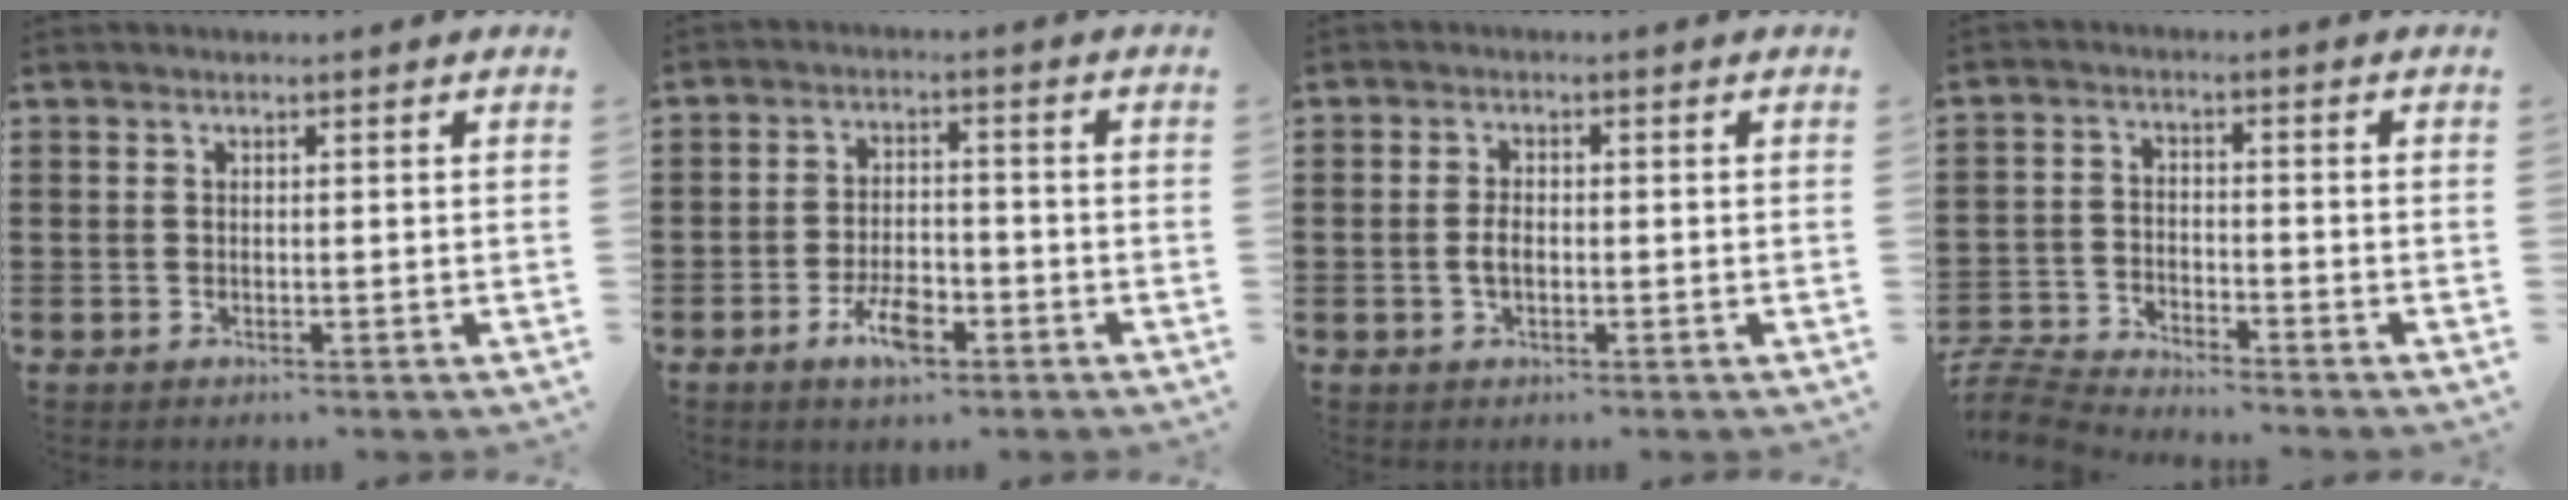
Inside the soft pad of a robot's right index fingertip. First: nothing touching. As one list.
[{"total": 6.1, "force": [-3.1, 2.4, 4.6], "torque": [-0.085, 0.002, -0.061]}, {"total": 2.3, "force": [-0.3, 1.2, 1.9], "torque": [-0.044, 0.001, -0.009]}, {"total": 5.3, "force": [-5.3, 0.4, 0.5], "torque": [-0.036, -0.003, -0.114]}]